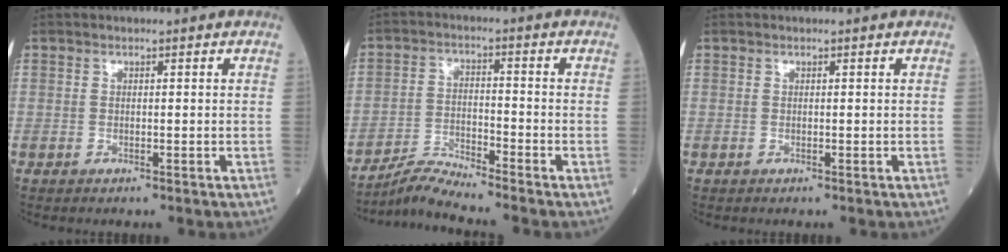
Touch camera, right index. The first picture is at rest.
{"total": 5.4, "force": [-5.2, -1.5, 0.3], "torque": [-0.016, -0.015, -0.101]}
{"total": 0.0}